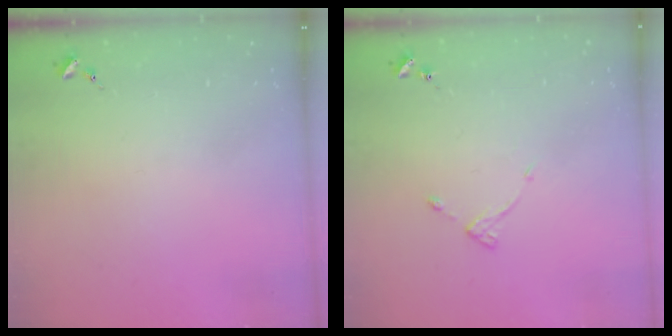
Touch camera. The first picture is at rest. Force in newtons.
{"total": 4.8, "press": 4.7, "slide": 0.5}